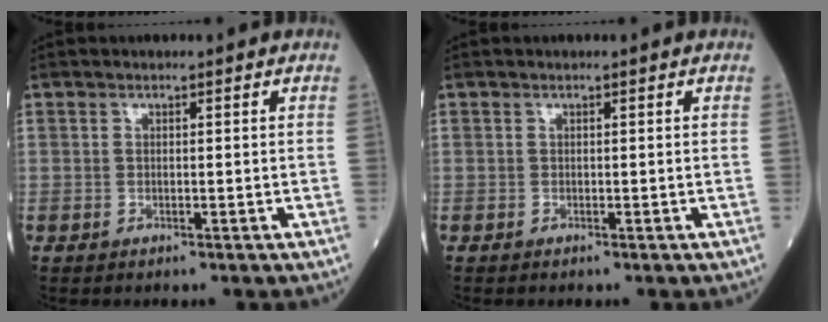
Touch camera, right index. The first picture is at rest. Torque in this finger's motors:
{"motor_torque": [0.16, 0.09, 0.04, 0.01]}